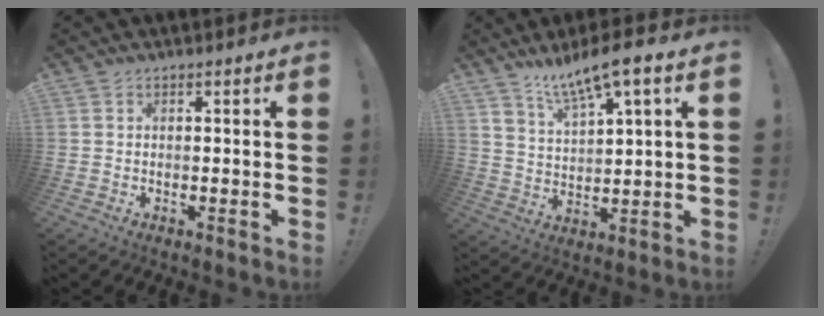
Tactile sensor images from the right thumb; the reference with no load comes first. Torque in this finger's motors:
{"motor_torque": [-0.65, 0.73, 0.04, 0.40, 0.07]}